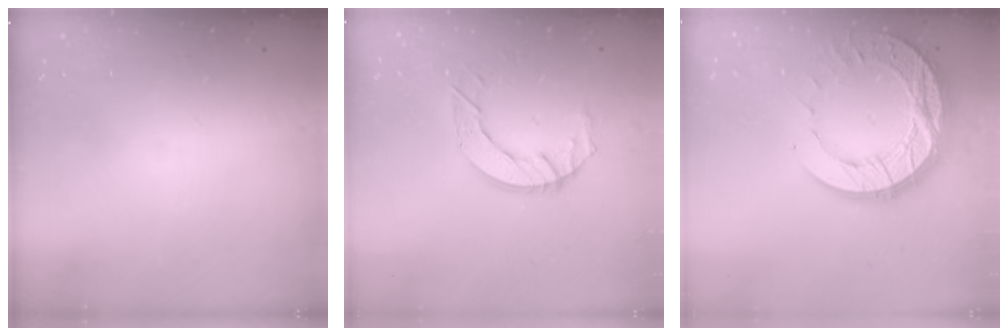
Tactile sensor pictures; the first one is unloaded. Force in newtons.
{"total": 8.1, "press": 8.0, "slide": 0.4}
{"total": 19.4, "press": 19.4, "slide": 1.8}